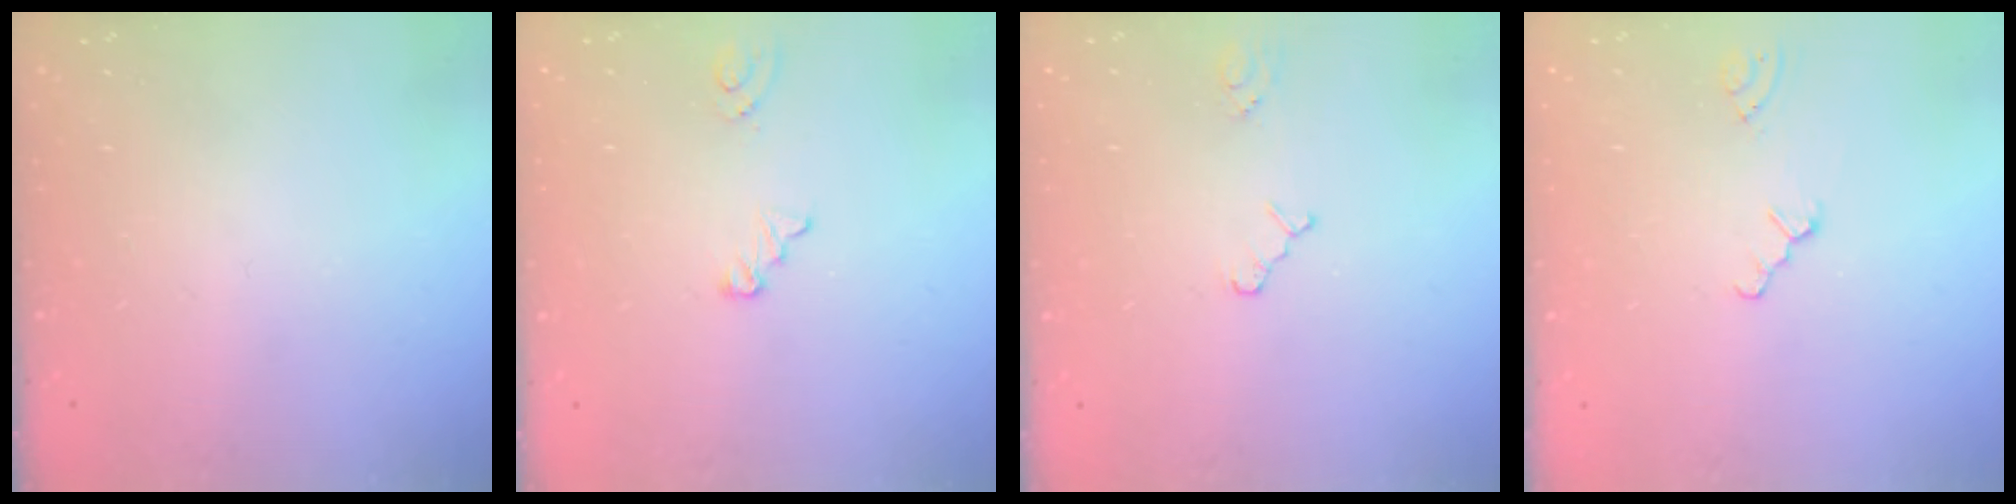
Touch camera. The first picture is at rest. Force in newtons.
{"total": 4.9, "press": 4.8, "slide": 0.6}
{"total": 2.8, "press": 2.8, "slide": 0.4}
{"total": 0.0}